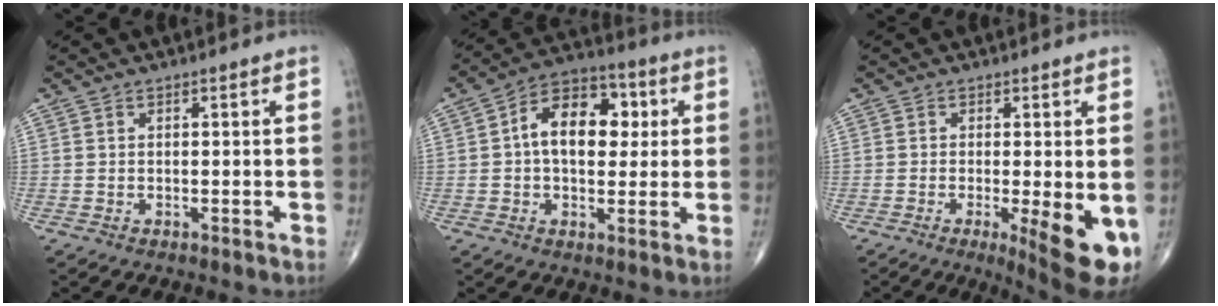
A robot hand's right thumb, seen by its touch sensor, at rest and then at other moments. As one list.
[{"total": 13.7, "force": [2.0, 8.7, 10.4], "torque": [-0.127, 0.020, 0.021]}, {"total": 9.4, "force": [-2.6, 2.2, 8.7], "torque": [-0.122, -0.021, -0.035]}]